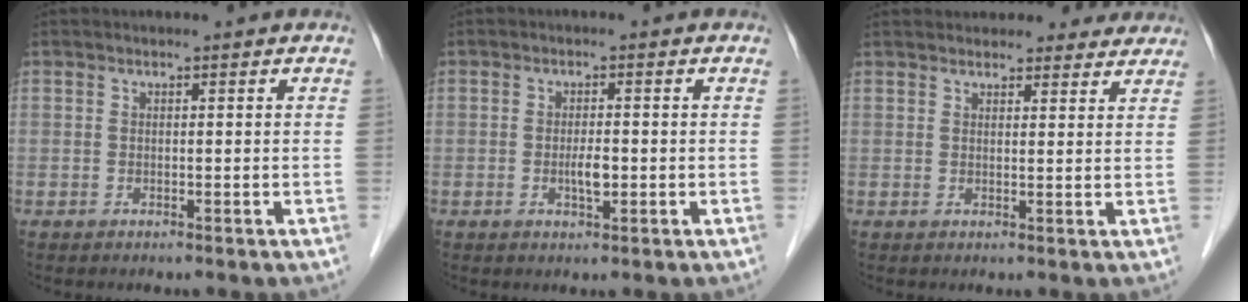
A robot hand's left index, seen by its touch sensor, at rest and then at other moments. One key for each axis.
{"total": 2.6, "fx": -0.6, "fy": 0.7, "fz": 2.4, "tx": -0.046, "ty": 0.001, "tz": -0.007}
{"total": 12.7, "fx": 11.7, "fy": 4.1, "fz": 3.1, "tx": -0.017, "ty": 0.033, "tz": 0.140}